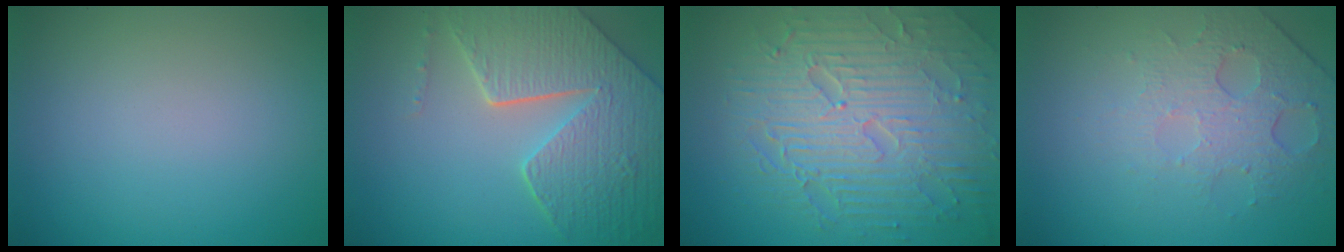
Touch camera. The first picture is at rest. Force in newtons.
{"total": 8.4, "press": 6.1, "slide": 5.8}
{"total": 9.7, "press": 6.5, "slide": 7.2}
{"total": 4.6, "press": 3.0, "slide": 3.5}